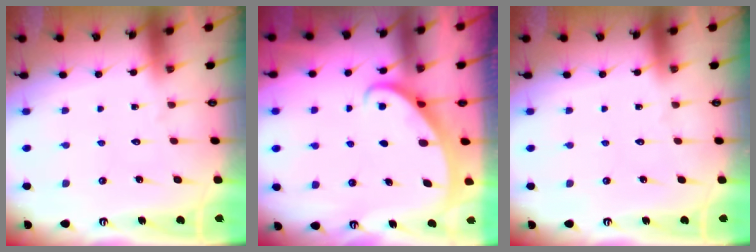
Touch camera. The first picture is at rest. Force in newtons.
{"total": 2.2, "press": 2.2, "slide": 0.2}
{"total": 0.0}